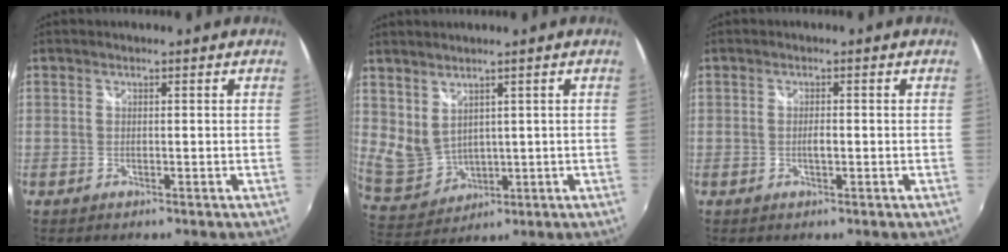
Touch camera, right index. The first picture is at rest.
{"total": 6.8, "force": [3.6, 4.3, 3.7], "torque": [-0.074, -0.006, 0.095]}
{"total": 1.2, "force": [-0.3, 0.4, 1.1], "torque": [-0.020, 0.002, -0.005]}